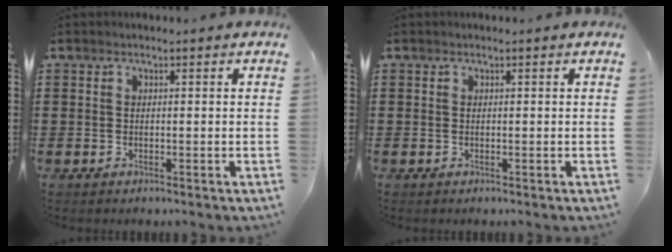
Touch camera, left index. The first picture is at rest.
{"total": 0.0}